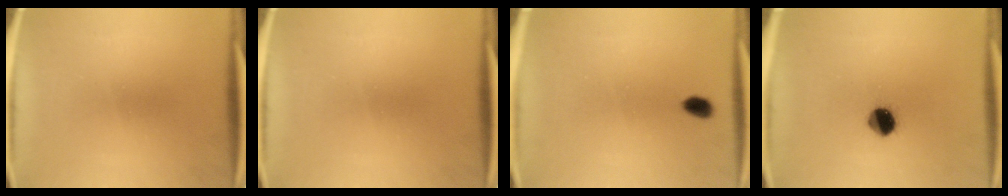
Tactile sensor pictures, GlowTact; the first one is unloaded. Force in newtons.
{"total": 0.0}
{"total": 2.4}
{"total": 6.5}